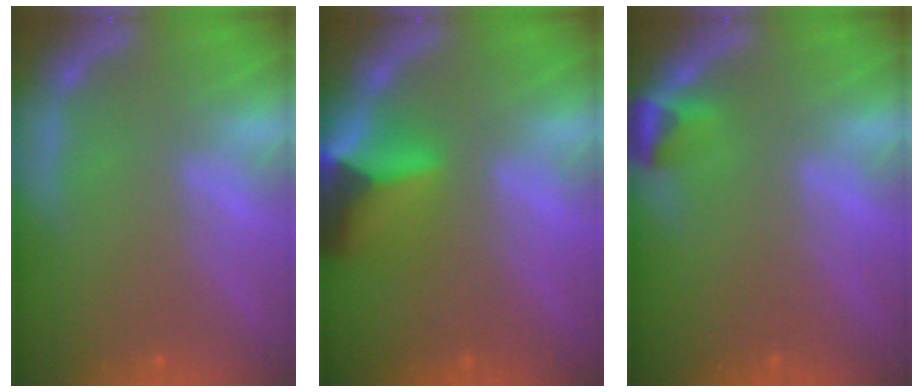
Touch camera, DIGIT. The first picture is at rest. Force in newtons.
{"total": 6.4}
{"total": 1.9}